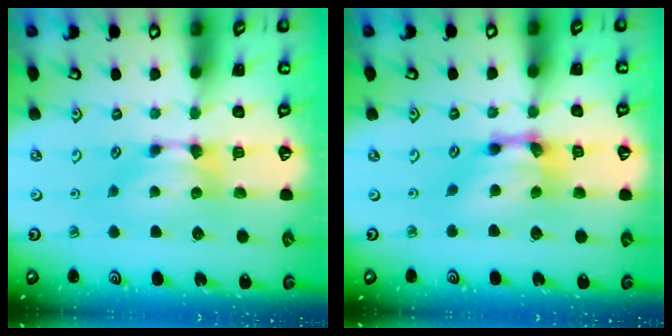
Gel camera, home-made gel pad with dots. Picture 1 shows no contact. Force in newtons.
{"total": 5.5, "press": 4.5, "slide": 3.1}